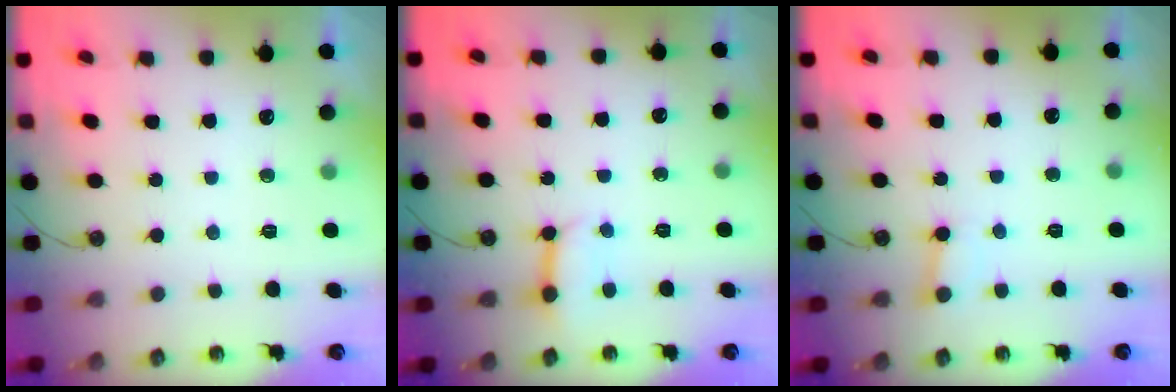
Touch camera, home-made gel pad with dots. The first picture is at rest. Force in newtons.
{"total": 5.0, "press": 4.9, "slide": 0.6}
{"total": 2.5, "press": 2.5, "slide": 0.2}